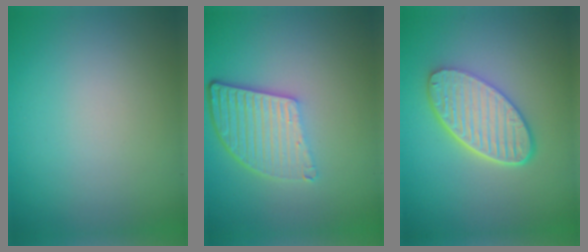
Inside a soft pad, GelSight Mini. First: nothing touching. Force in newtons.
{"total": 5.4, "press": 3.9, "slide": 3.8}
{"total": 5.5, "press": 4.4, "slide": 3.3}